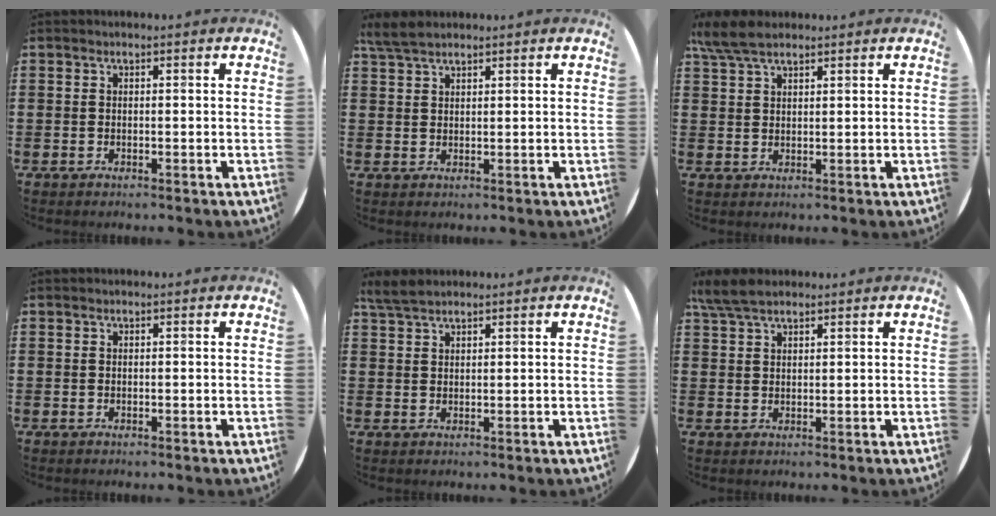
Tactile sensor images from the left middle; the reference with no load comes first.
{"total": 3.2, "force": [2.8, 0.8, 1.4], "torque": [-0.034, 0.003, 0.053]}
{"total": 4.8, "force": [3.8, 1.4, 2.6], "torque": [-0.060, 0.000, 0.072]}
{"total": 0.0}
{"total": 3.1, "force": [2.7, 0.7, 1.2], "torque": [-0.030, 0.004, 0.052]}
{"total": 4.4, "force": [3.6, 1.3, 2.2], "torque": [-0.051, 0.001, 0.068]}